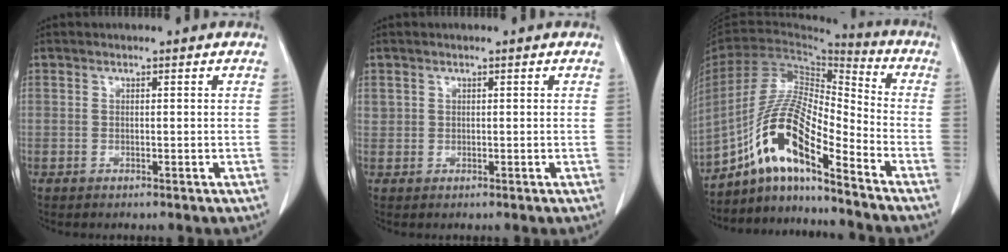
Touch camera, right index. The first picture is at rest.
{"total": 0.9, "force": [0.5, 0.8, 0.1], "torque": [0.011, 0.005, 0.005]}
{"total": 13.9, "force": [-8.9, 2.1, 10.5], "torque": [-0.206, 0.014, -0.163]}